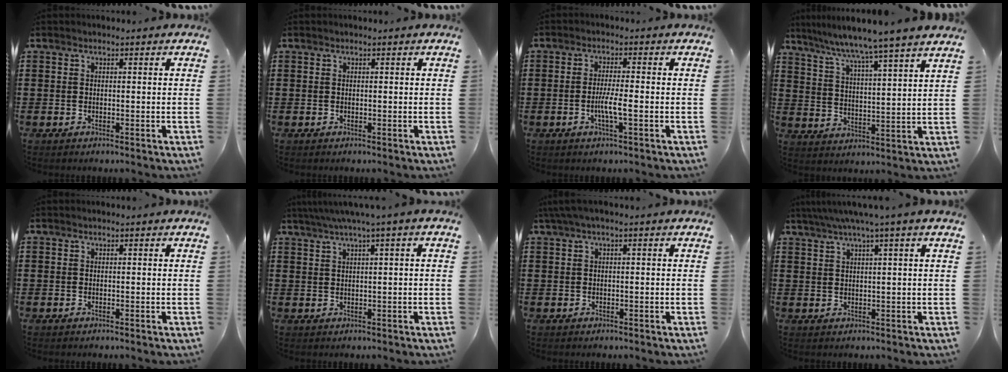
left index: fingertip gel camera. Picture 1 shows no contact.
{"total": 0.0}
{"total": 3.9, "force": [-1.1, 0.3, 3.8], "torque": [-0.075, -0.006, -0.023]}
{"total": 6.0, "force": [5.3, -1.8, 2.2], "torque": [-0.068, -0.046, 0.080]}
{"total": 0.0}
{"total": 2.7, "force": [0.8, -0.4, 2.5], "torque": [-0.046, -0.005, 0.012]}
{"total": 1.6, "force": [-0.3, 0.2, 1.6], "torque": [-0.024, -0.004, -0.006]}
{"total": 3.3, "force": [1.8, -0.7, 2.7], "torque": [-0.054, -0.001, 0.029]}